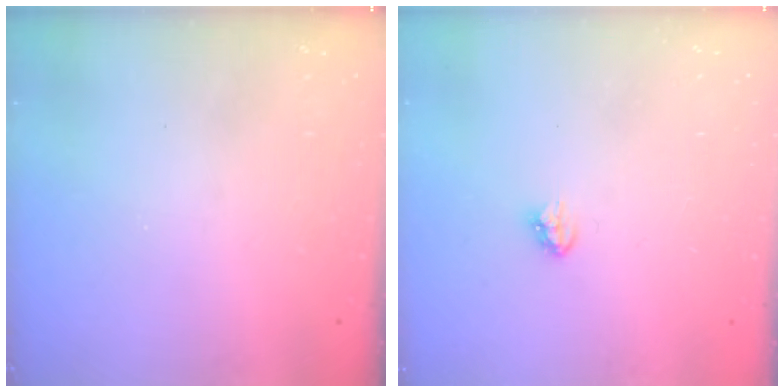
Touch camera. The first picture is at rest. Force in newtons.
{"total": 3.5, "press": 3.5, "slide": 0.5}